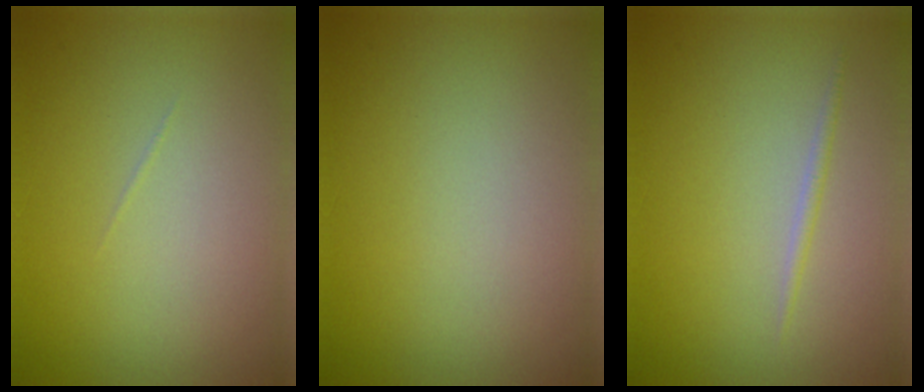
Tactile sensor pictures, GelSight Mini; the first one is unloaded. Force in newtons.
{"total": 0.0}
{"total": 0.7, "press": 0.7, "slide": 0.1}